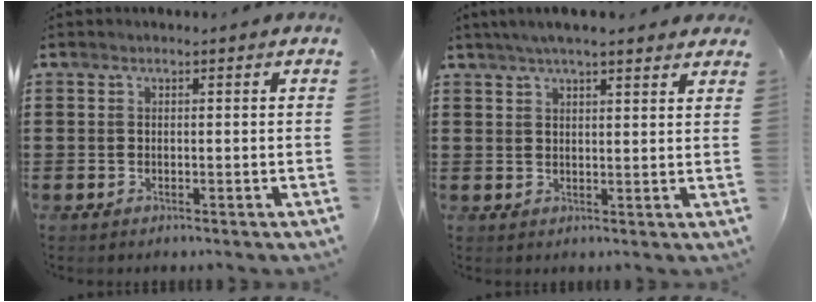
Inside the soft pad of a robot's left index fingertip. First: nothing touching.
{"total": 4.2, "force": [3.5, 0.8, 2.2], "torque": [-0.051, 0.002, 0.063]}